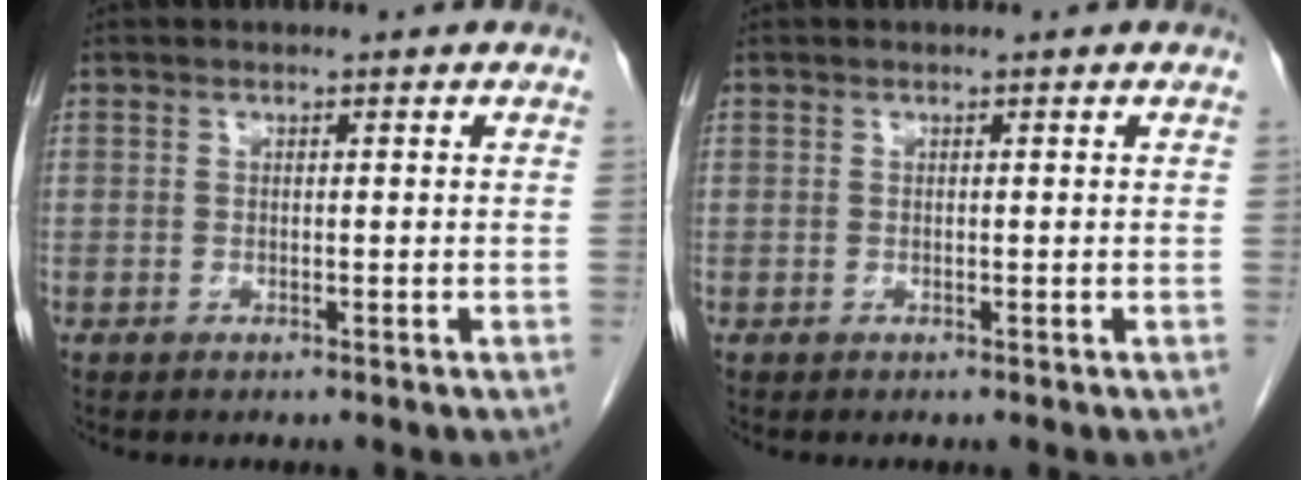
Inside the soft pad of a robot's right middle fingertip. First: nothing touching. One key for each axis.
{"total": 0.0}